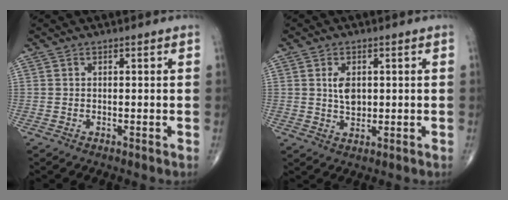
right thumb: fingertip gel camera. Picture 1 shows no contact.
{"total": 4.1, "force": [0.7, 2.5, 3.1], "torque": [-0.048, -0.006, 0.014]}